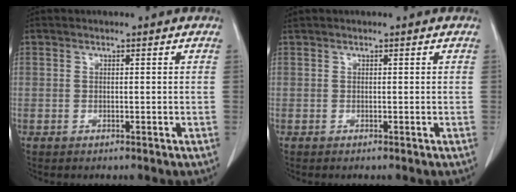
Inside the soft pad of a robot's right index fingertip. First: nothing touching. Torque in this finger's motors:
{"motor_torque": [-0.06, 0.01, -0.05, 0.01]}